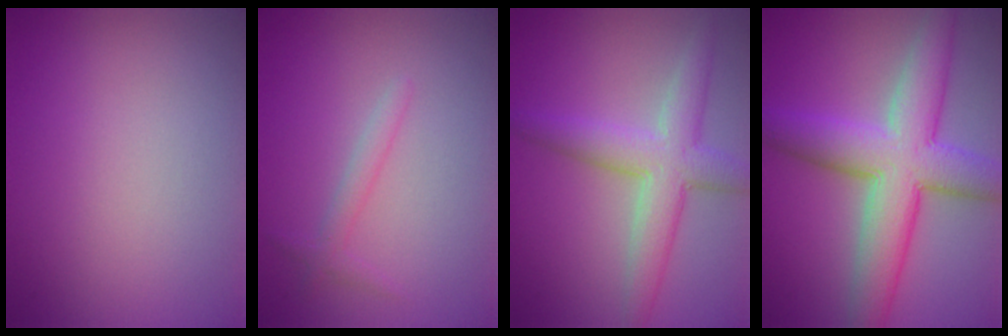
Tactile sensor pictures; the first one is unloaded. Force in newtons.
{"total": 1.3, "press": 1.3, "slide": 0.0}
{"total": 4.8, "press": 4.8, "slide": 0.1}
{"total": 8.3, "press": 8.3, "slide": 0.2}